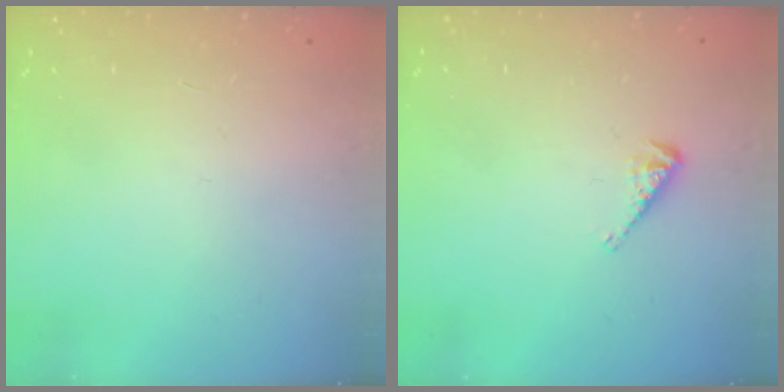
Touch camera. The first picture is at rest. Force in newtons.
{"total": 3.2, "press": 3.2, "slide": 0.5}